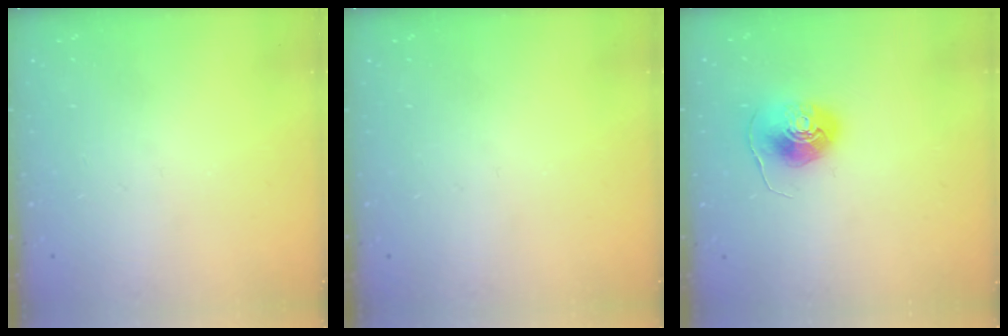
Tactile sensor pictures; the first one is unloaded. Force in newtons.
{"total": 0.0}
{"total": 9.1, "press": 9.1, "slide": 0.4}